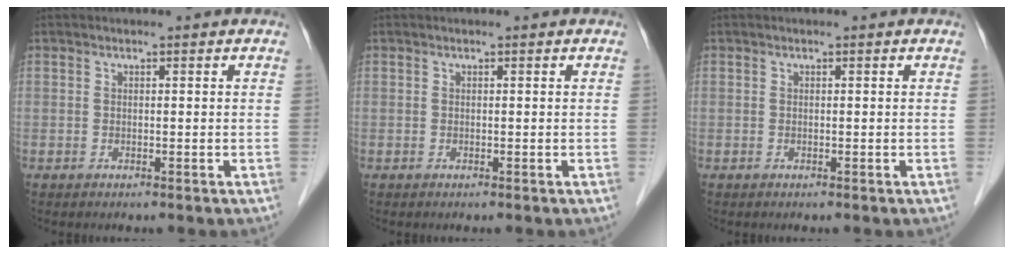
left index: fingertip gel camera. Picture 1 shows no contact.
{"total": 0.0}
{"total": 0.0}